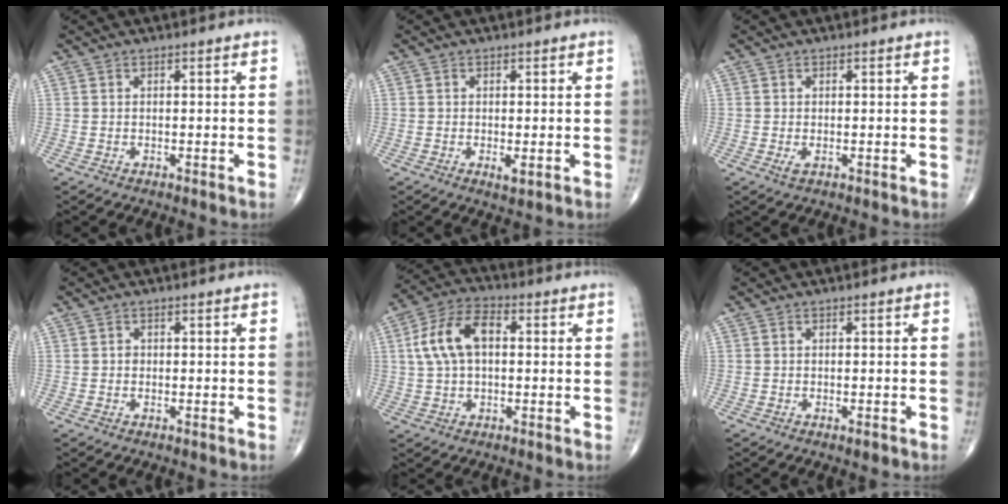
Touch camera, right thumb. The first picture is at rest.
{"total": 1.8, "force": [-0.4, 0.6, 1.6], "torque": [-0.031, -0.007, -0.005]}
{"total": 1.2, "force": [-0.3, 0.5, 1.0], "torque": [-0.020, -0.003, -0.004]}
{"total": 0.7, "force": [-0.1, 0.6, 0.3], "torque": [-0.001, 0.002, -0.001]}
{"total": 10.6, "force": [1.5, 6.2, 8.5], "torque": [-0.166, 0.028, 0.024]}
{"total": 1.2, "force": [-0.6, 0.4, 0.9], "torque": [-0.014, -0.003, -0.007]}